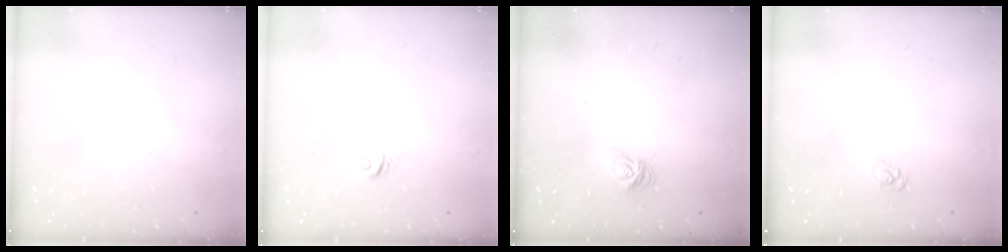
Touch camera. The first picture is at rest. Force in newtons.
{"total": 4.5, "press": 4.5, "slide": 0.0}
{"total": 7.6, "press": 7.6, "slide": 0.4}
{"total": 3.3, "press": 3.3, "slide": 0.1}